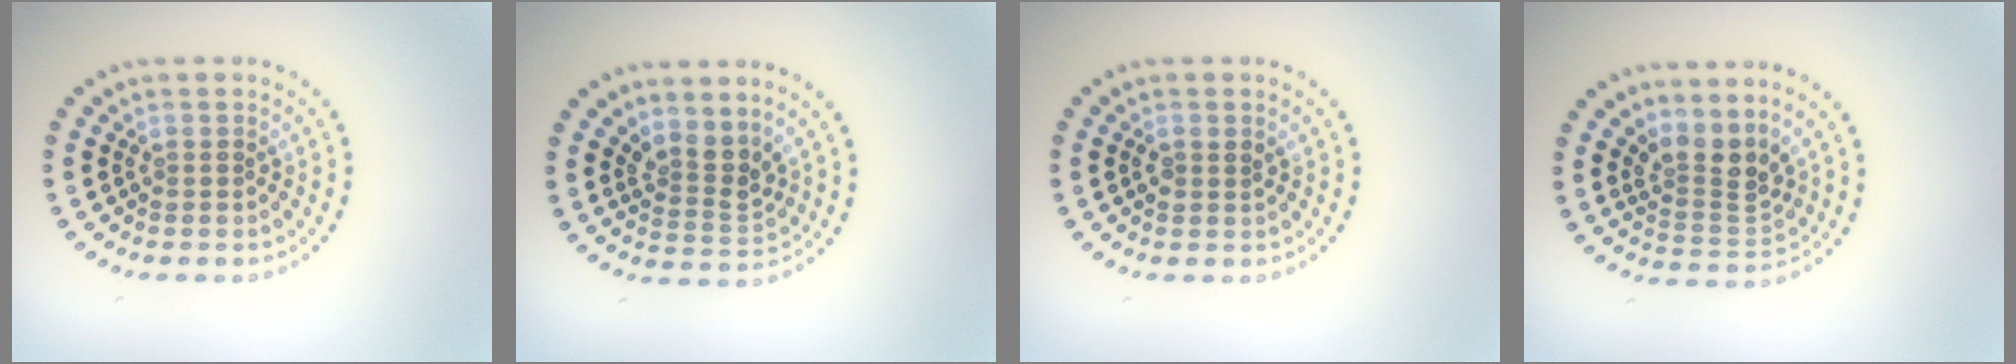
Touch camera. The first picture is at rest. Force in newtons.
{"total": 2.7, "press": 2.0, "slide": 1.9}
{"total": 0.9, "press": 0.9, "slide": 0.3}
{"total": 3.3, "press": 2.4, "slide": 2.2}